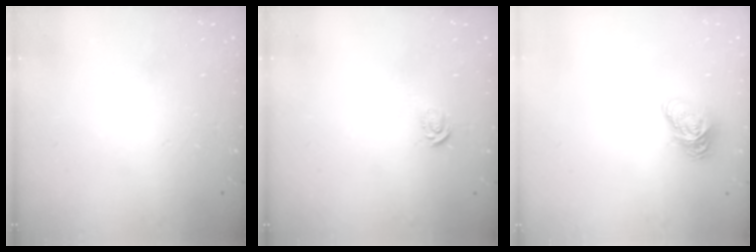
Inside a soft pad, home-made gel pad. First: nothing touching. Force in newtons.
{"total": 3.0, "press": 3.0, "slide": 0.1}
{"total": 9.4, "press": 9.4, "slide": 0.5}